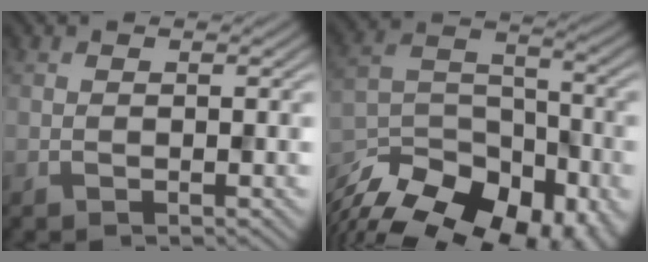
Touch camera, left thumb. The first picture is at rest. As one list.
[{"total": 19.1, "force": [-14.6, 9.0, 8.2], "torque": [-0.174, -0.046, -0.217]}]